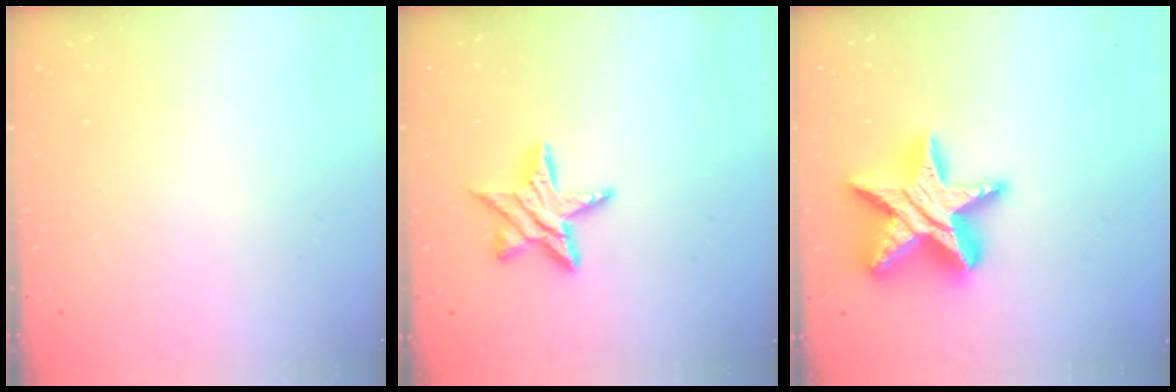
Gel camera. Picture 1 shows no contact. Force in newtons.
{"total": 11.5, "press": 11.4, "slide": 0.7}
{"total": 19.7, "press": 19.7, "slide": 1.5}